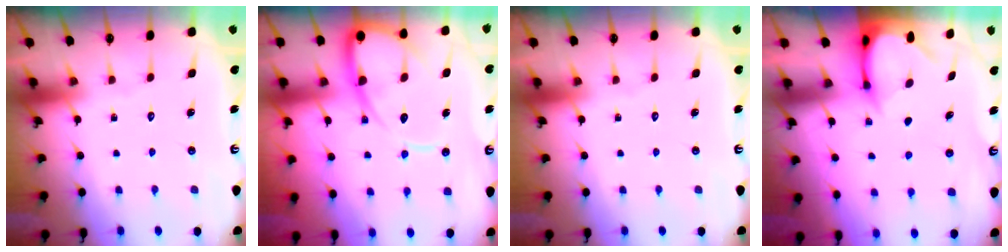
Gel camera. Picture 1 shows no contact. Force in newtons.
{"total": 12.5, "press": 12.5, "slide": 1.2}
{"total": 0.0}
{"total": 3.3, "press": 3.3, "slide": 0.3}